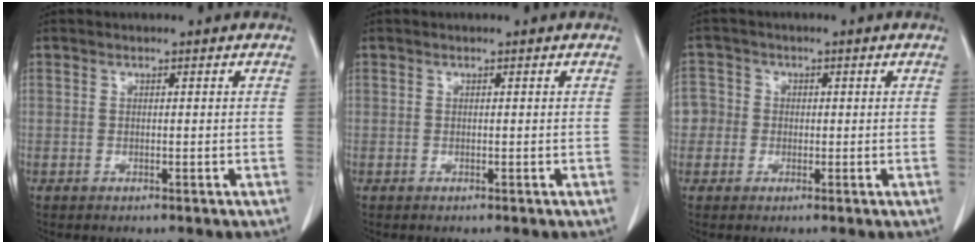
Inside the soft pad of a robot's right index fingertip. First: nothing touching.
{"total": 0.0}
{"total": 3.6, "force": [-0.3, 3.6, 0.1], "torque": [0.010, 0.016, -0.013]}